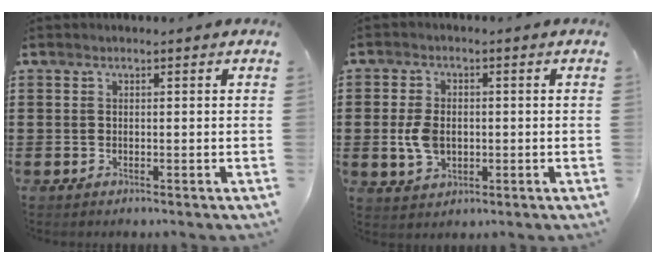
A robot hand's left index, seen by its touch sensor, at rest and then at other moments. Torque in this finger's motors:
{"motor_torque": [1.23, 0.76, 0.66, 0.07]}